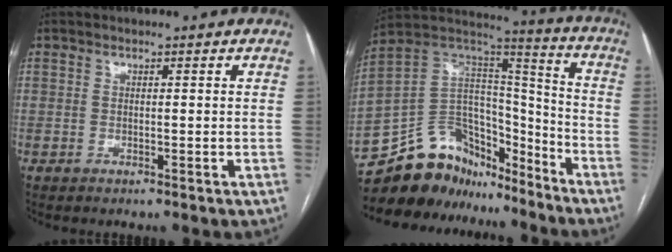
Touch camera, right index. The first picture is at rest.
{"total": 18.4, "force": [-15.6, 8.5, 5.0], "torque": [-0.087, 0.080, -0.258]}